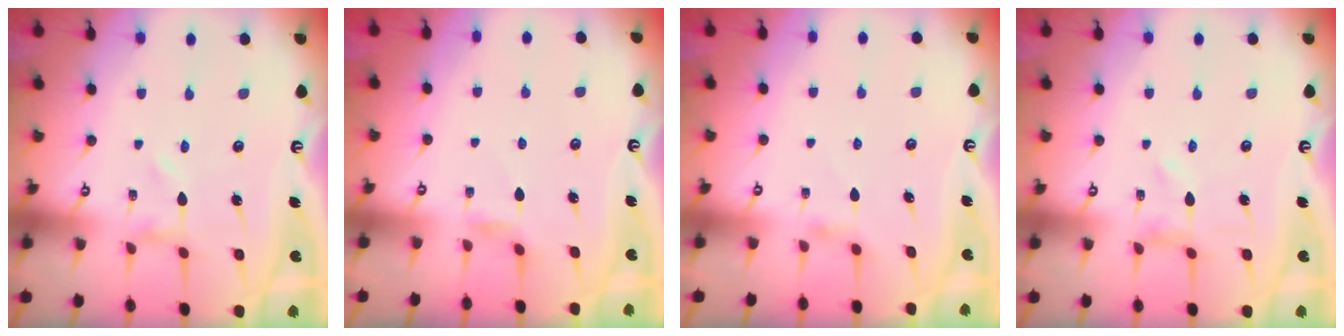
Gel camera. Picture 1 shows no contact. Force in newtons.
{"total": 1.9, "press": 1.9, "slide": 0.3}
{"total": 2.4, "press": 2.3, "slide": 0.5}
{"total": 0.7, "press": 0.7, "slide": 0.2}